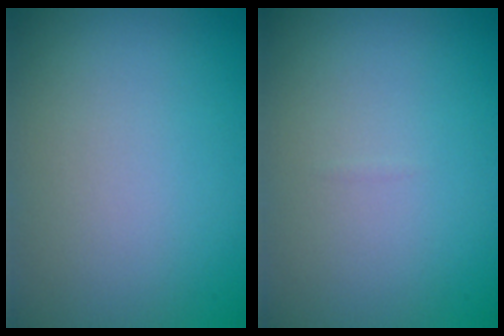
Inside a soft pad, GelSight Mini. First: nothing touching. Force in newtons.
{"total": 0.0}